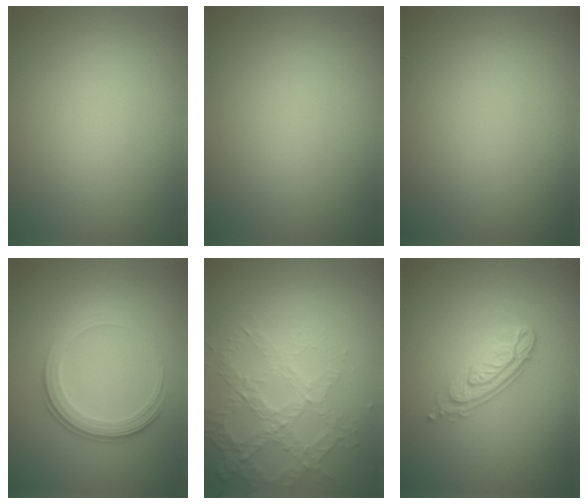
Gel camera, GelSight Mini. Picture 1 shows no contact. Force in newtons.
{"total": 0.0}
{"total": 0.0}
{"total": 3.5, "press": 2.6, "slide": 2.4}
{"total": 3.7, "press": 3.4, "slide": 1.5}
{"total": 3.9, "press": 2.9, "slide": 2.6}